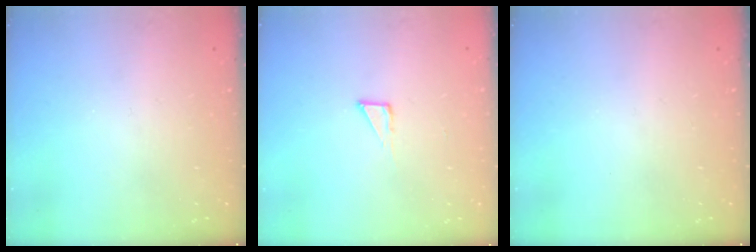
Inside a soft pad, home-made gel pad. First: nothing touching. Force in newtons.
{"total": 2.7, "press": 2.7, "slide": 0.2}
{"total": 0.0}